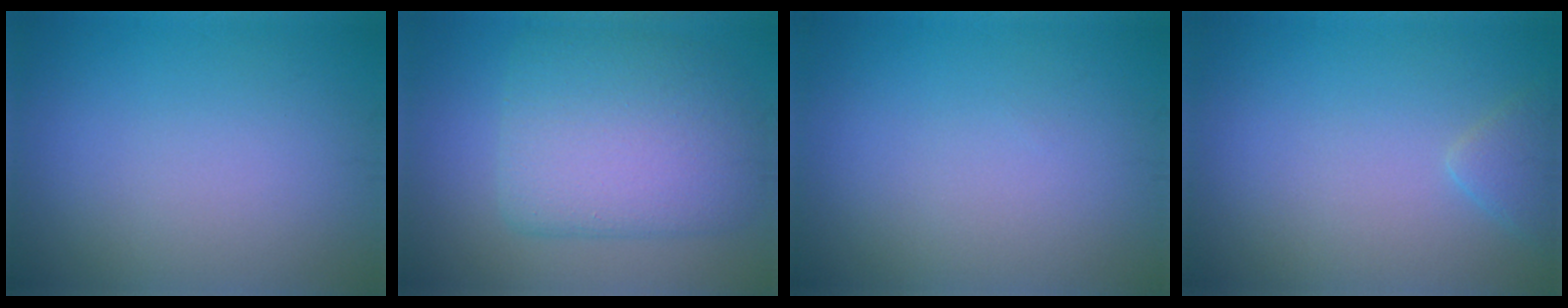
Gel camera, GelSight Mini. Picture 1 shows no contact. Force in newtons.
{"total": 8.1, "press": 8.1, "slide": 0.8}
{"total": 0.0}
{"total": 1.7, "press": 1.7, "slide": 0.1}